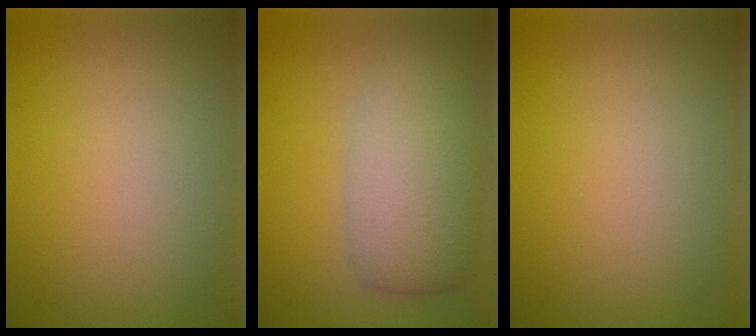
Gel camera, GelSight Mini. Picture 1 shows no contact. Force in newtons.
{"total": 5.6, "press": 5.6, "slide": 0.3}
{"total": 0.0}